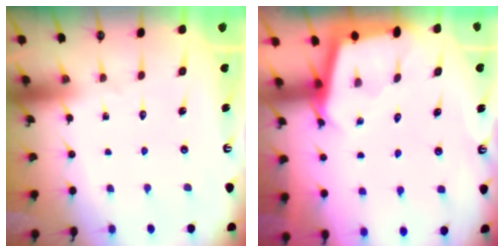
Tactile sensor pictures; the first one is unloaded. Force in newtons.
{"total": 2.2, "press": 2.2, "slide": 0.2}